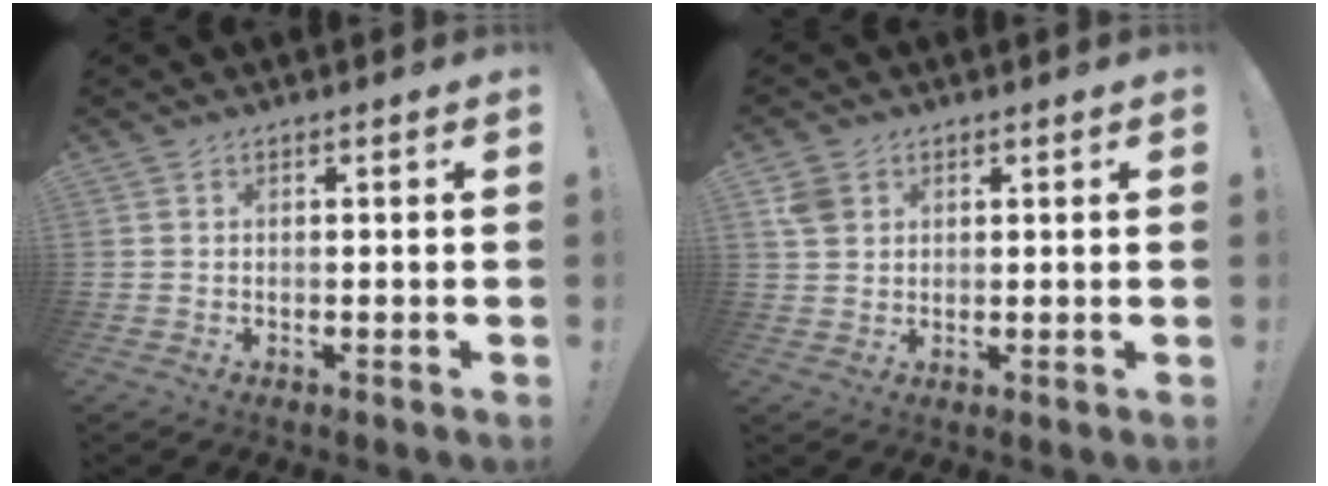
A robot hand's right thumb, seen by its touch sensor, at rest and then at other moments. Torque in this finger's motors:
{"motor_torque": [-0.47, 0.55, -0.02, 0.65, 0.00]}